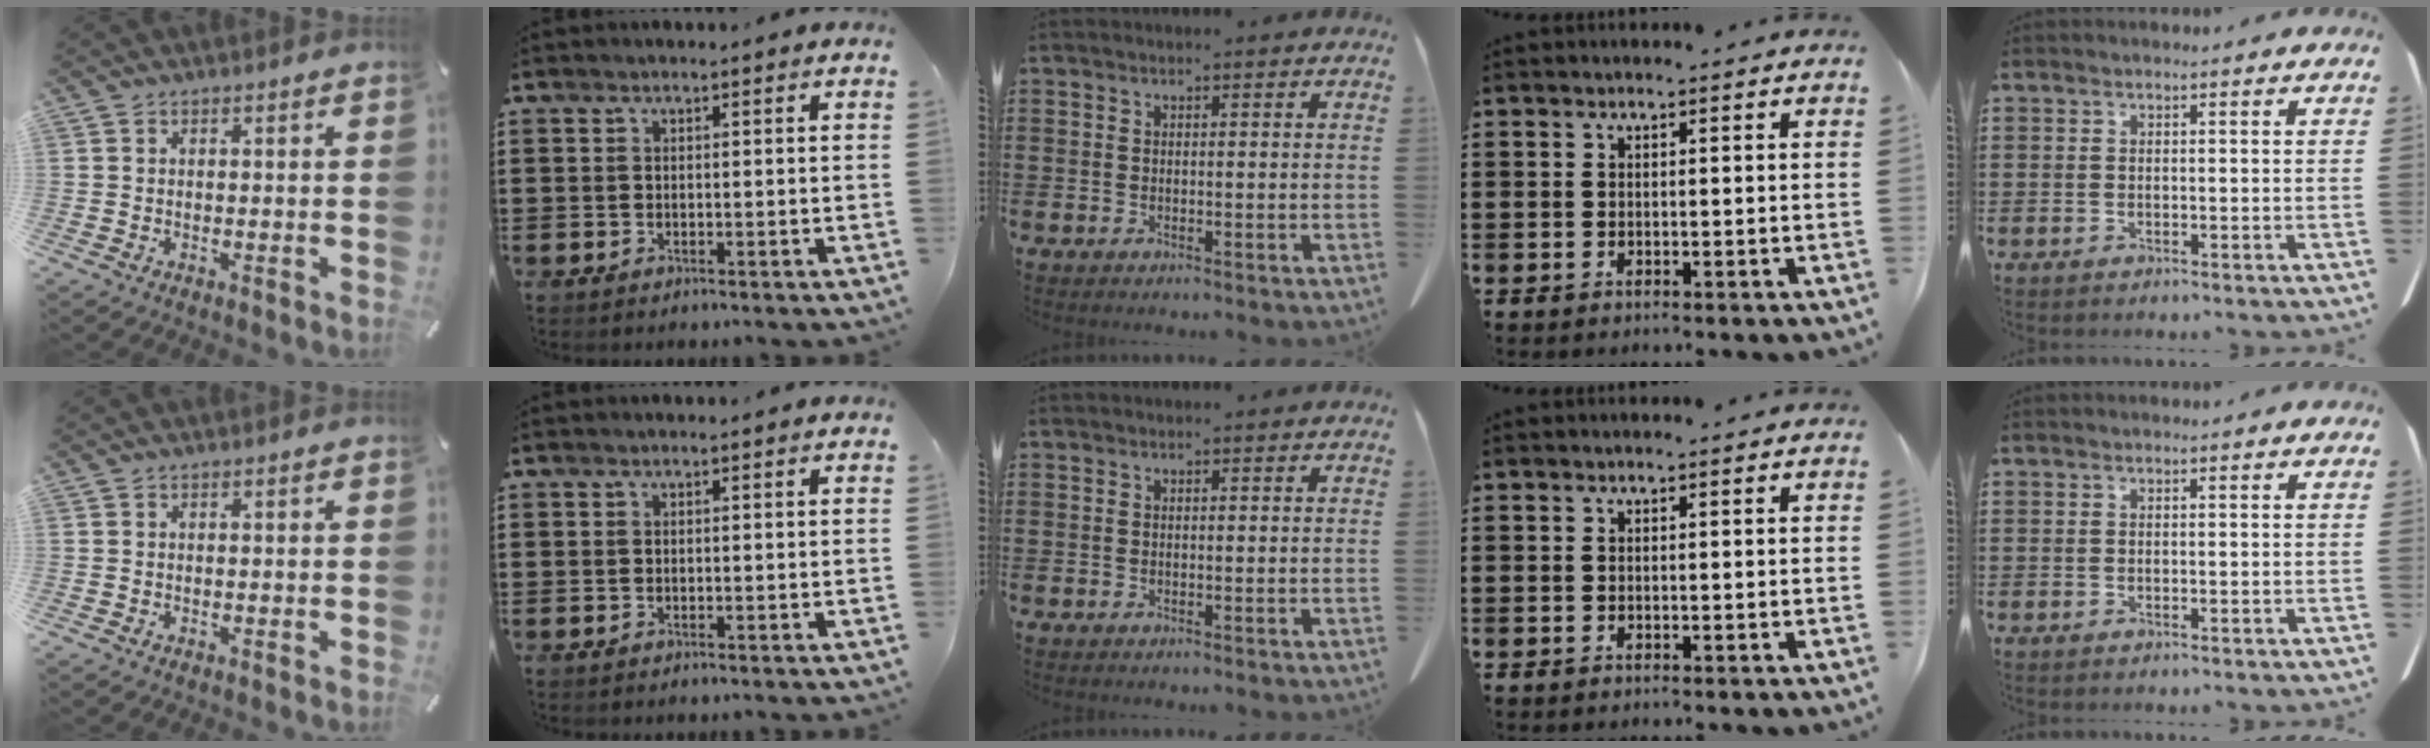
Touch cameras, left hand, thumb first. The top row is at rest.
{}